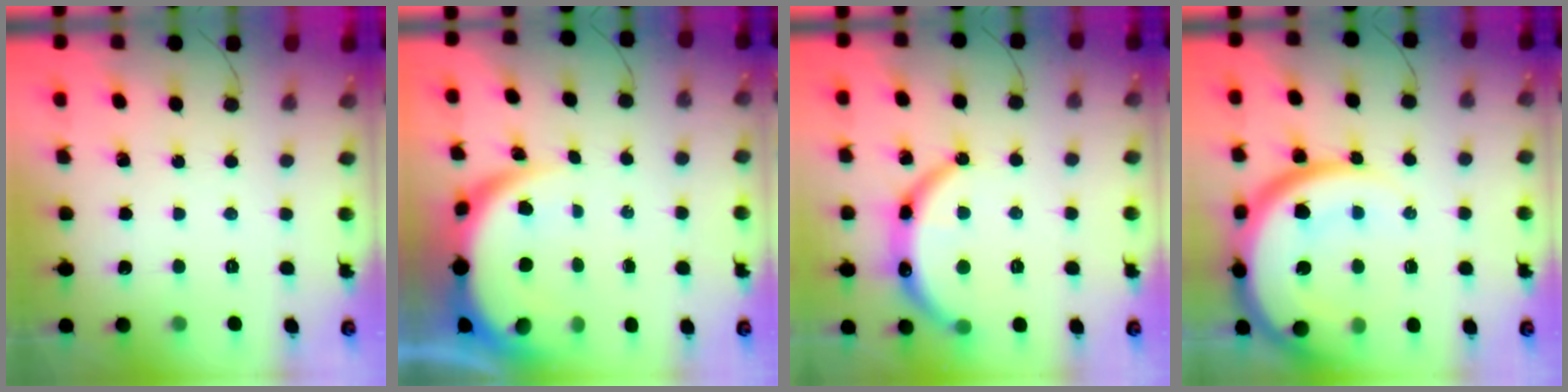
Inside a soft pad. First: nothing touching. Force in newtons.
{"total": 8.5, "press": 8.4, "slide": 0.8}
{"total": 13.4, "press": 13.1, "slide": 2.5}
{"total": 20.2, "press": 20.1, "slide": 1.8}